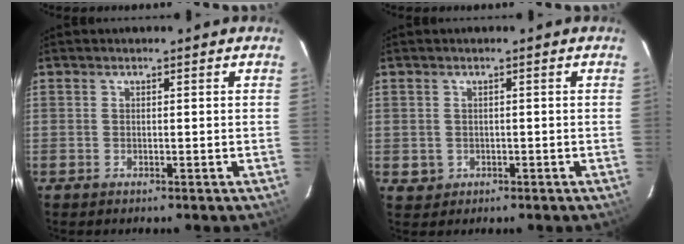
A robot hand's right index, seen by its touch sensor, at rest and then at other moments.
{"total": 2.4, "force": [-0.3, 2.3, 0.4], "torque": [-0.008, 0.002, 0.002]}